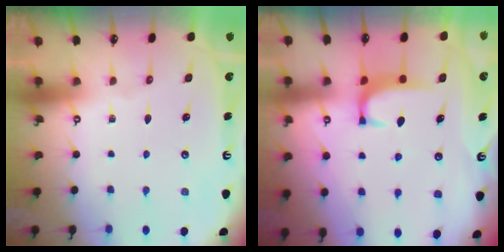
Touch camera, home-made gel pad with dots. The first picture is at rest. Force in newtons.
{"total": 1.8, "press": 1.7, "slide": 0.5}